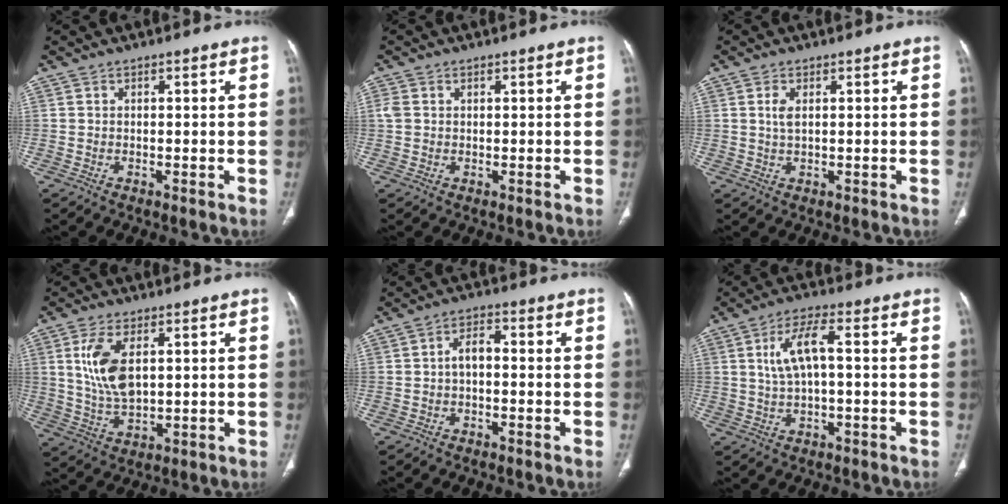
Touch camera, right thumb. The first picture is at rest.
{"total": 1.9, "force": [0.5, 1.5, 1.1], "torque": [-0.029, 0.003, 0.014]}
{"total": 2.4, "force": [0.7, 1.1, 2.0], "torque": [-0.045, -0.001, 0.017]}
{"total": 9.7, "force": [2.7, 4.9, 7.9], "torque": [-0.161, -0.013, 0.058]}
{"total": 3.4, "force": [-0.5, 1.9, 2.9], "torque": [-0.045, 0.016, -0.014]}
{"total": 6.9, "force": [0.9, 2.3, 6.5], "torque": [-0.143, 0.019, 0.018]}